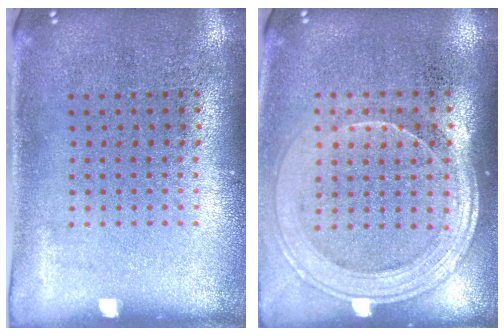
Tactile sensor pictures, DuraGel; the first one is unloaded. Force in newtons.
{"total": 1.9, "press": 1.7, "slide": 0.8}